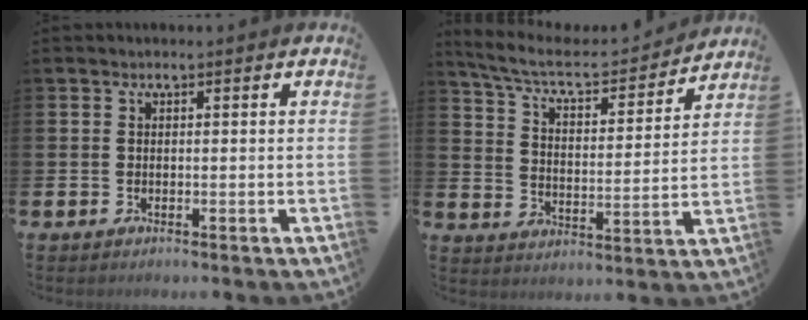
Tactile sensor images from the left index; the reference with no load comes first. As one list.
[{"total": 7.6, "force": [6.7, 2.3, 2.9], "torque": [-0.091, -0.043, 0.112]}]